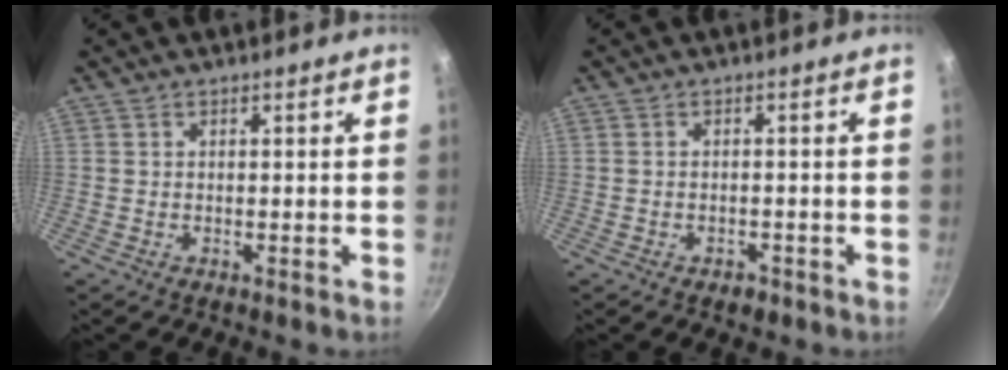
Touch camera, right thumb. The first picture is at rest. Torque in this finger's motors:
{"motor_torque": [-0.33, 0.04, -0.40, -0.09, -0.10]}